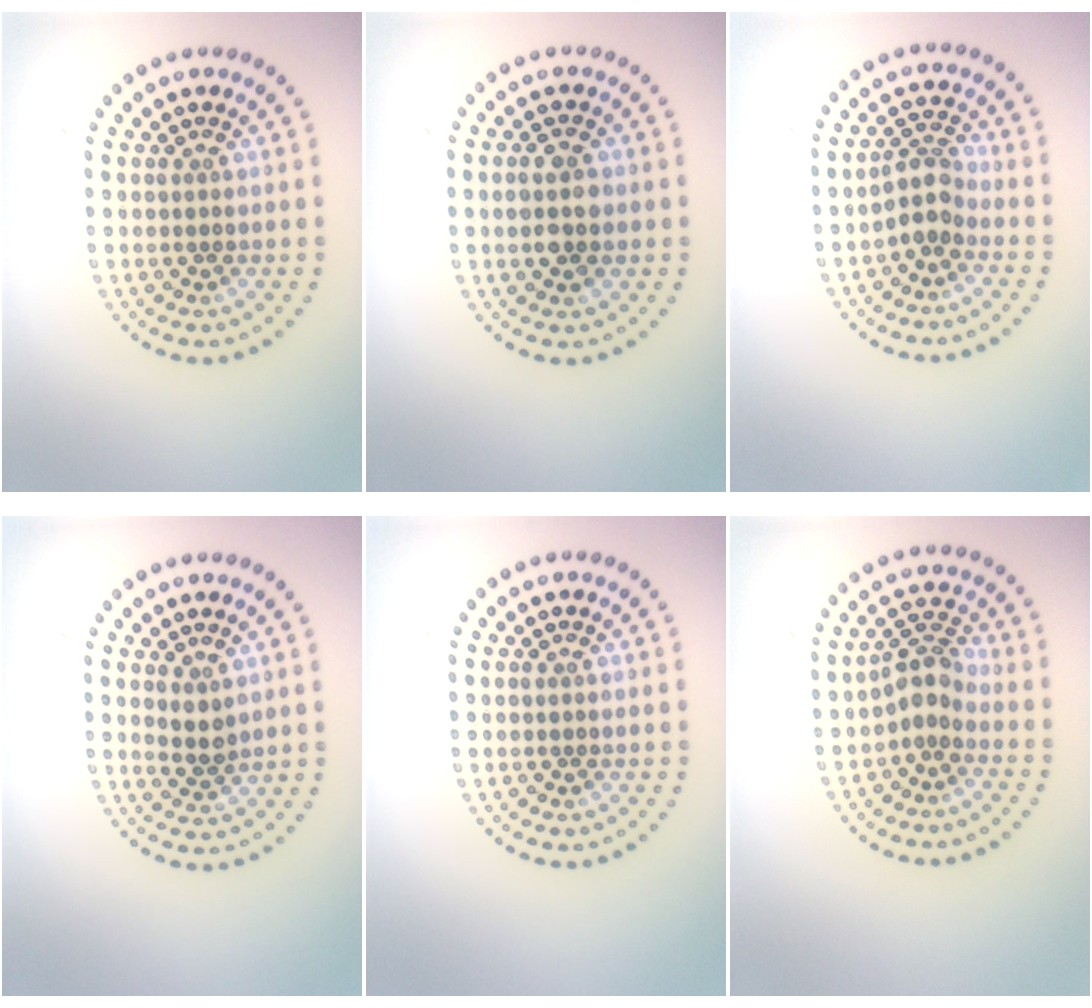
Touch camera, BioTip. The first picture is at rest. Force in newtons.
{"total": 2.7, "press": 2.7, "slide": 0.1}
{"total": 2.5, "press": 2.0, "slide": 1.5}
{"total": 1.7, "press": 1.5, "slide": 0.8}
{"total": 0.0}
{"total": 2.5, "press": 2.0, "slide": 1.5}